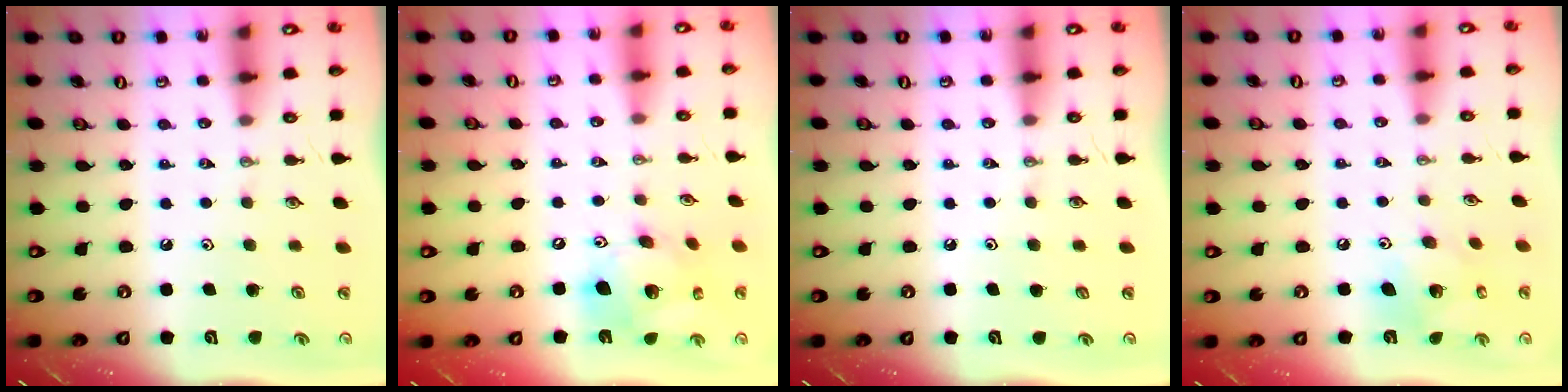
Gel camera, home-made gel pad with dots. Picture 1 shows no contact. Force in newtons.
{"total": 15.6, "press": 15.3, "slide": 2.8}
{"total": 1.4, "press": 0.2, "slide": 1.4}
{"total": 10.5, "press": 10.5, "slide": 0.8}